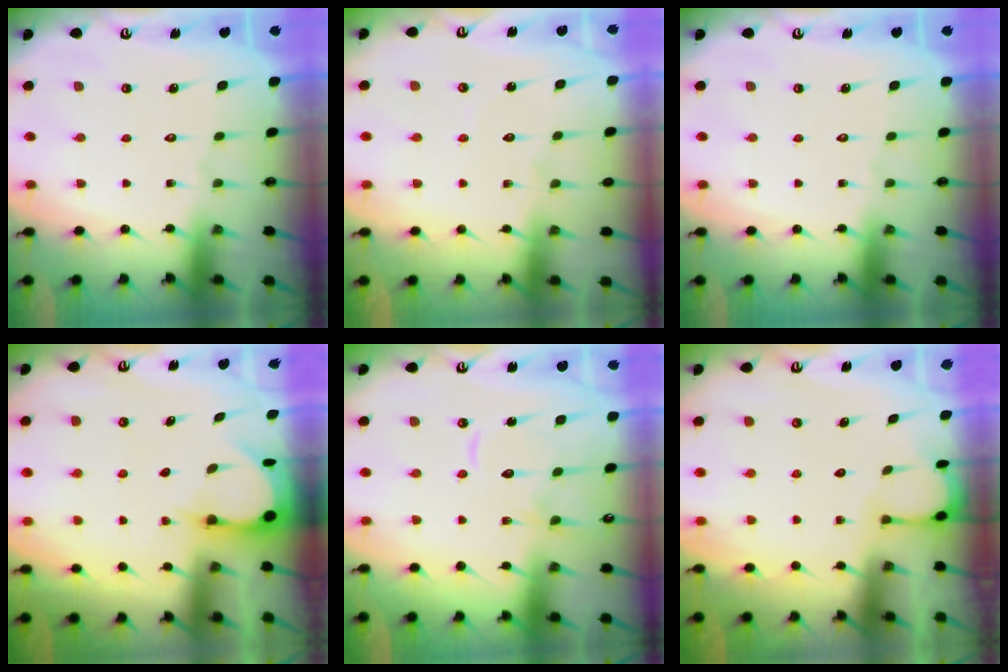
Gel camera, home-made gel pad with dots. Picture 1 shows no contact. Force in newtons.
{"total": 2.5, "press": 2.5, "slide": 0.2}
{"total": 0.0}
{"total": 3.3, "press": 3.3, "slide": 0.4}
{"total": 12.2, "press": 12.1, "slide": 1.1}
{"total": 1.7, "press": 1.7, "slide": 0.1}